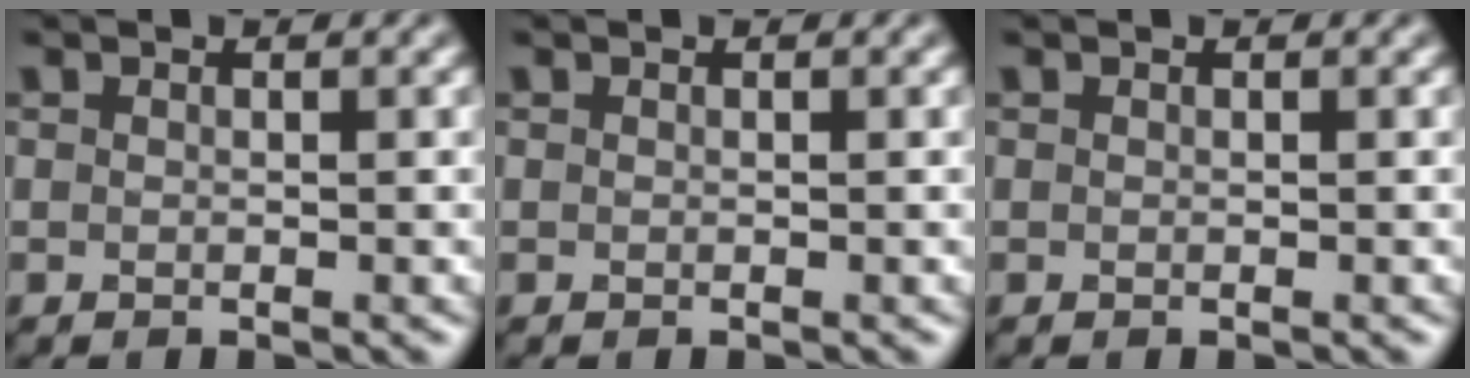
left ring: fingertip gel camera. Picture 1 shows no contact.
{"total": 0.0}
{"total": 0.0}